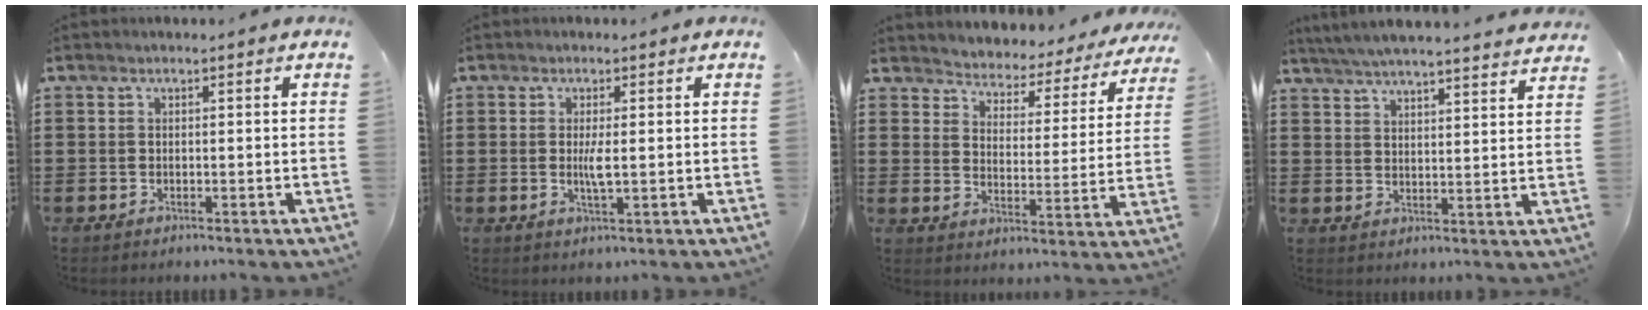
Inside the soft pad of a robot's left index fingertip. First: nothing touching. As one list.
[{"total": 2.9, "force": [0.2, 0.2, 2.9], "torque": [-0.060, -0.009, 0.000]}, {"total": 3.0, "force": [2.9, 0.3, -0.5], "torque": [-0.016, -0.035, 0.040]}, {"total": 5.2, "force": [5.0, -0.7, 1.3], "torque": [-0.043, -0.031, 0.087]}]